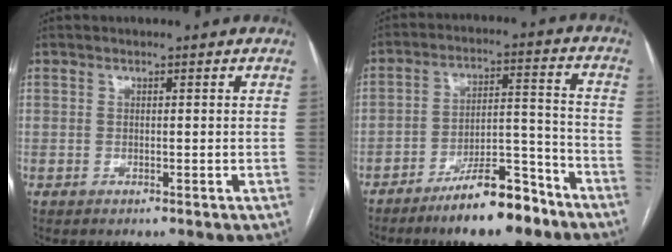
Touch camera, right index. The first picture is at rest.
{"total": 11.8, "force": [-8.9, 3.0, 7.2], "torque": [-0.107, 0.024, -0.148]}